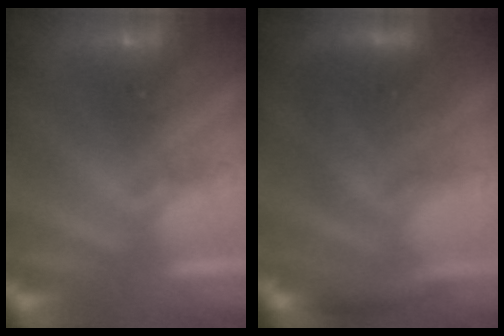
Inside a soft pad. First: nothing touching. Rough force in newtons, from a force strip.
{"total": 2.7}